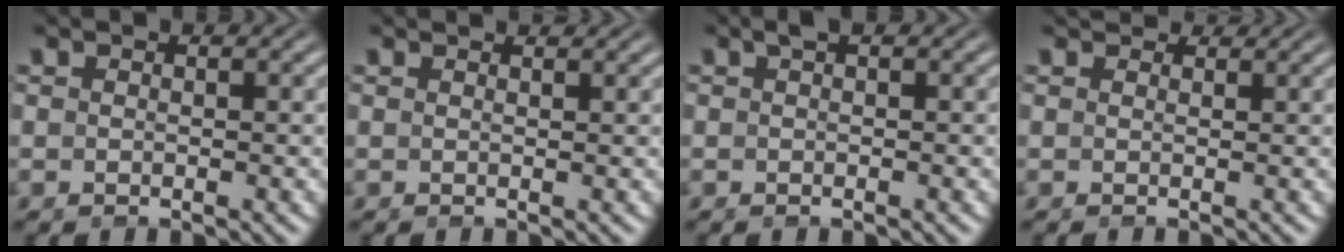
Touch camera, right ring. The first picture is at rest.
{"total": 1.1, "force": [0.9, -0.5, 0.0], "torque": [0.010, -0.001, 0.020]}
{"total": 0.9, "force": [0.2, 0.0, 0.9], "torque": [-0.014, 0.009, 0.000]}
{"total": 2.0, "force": [1.9, -0.1, 0.6], "torque": [0.004, 0.005, 0.031]}